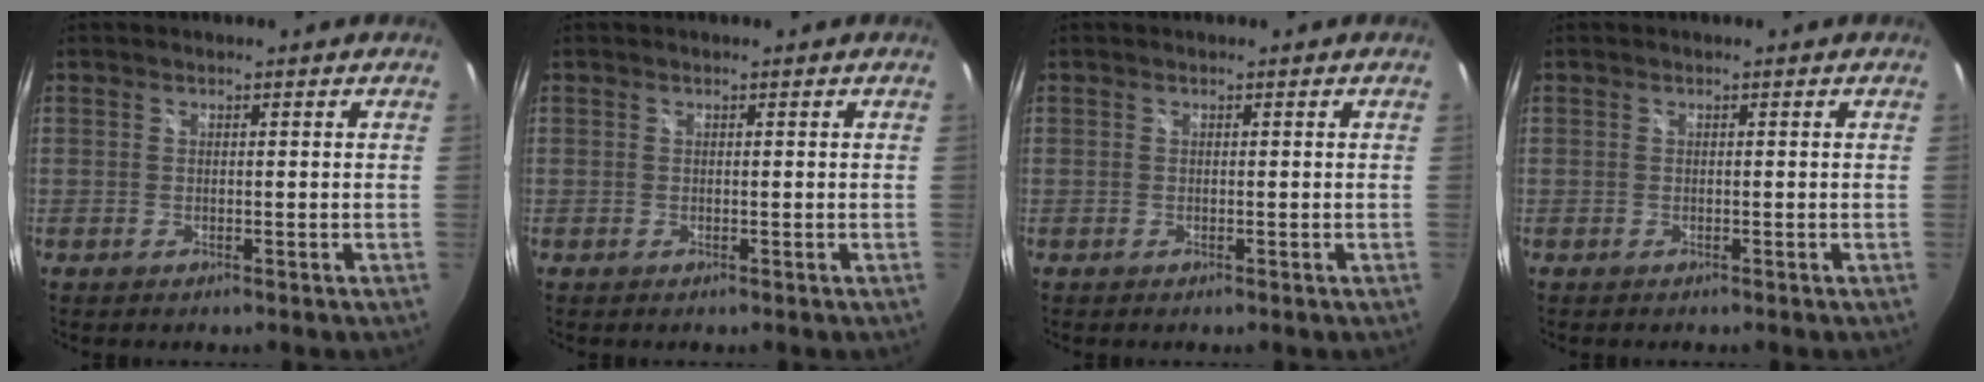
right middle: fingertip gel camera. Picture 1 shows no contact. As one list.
[{"total": 0.0}, {"total": 0.0}, {"total": 0.9, "force": [0.8, -0.4, 0.1], "torque": [0.000, 0.009, 0.011]}]